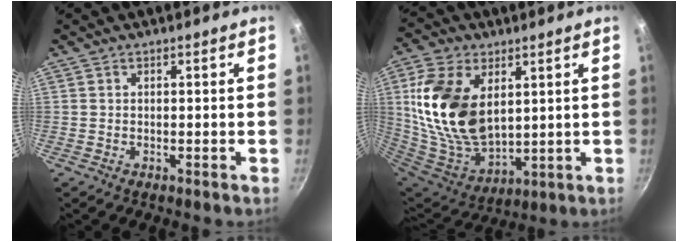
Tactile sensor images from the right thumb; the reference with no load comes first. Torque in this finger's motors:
{"motor_torque": [1.44, 2.02, 2.24, 0.37, 0.64]}